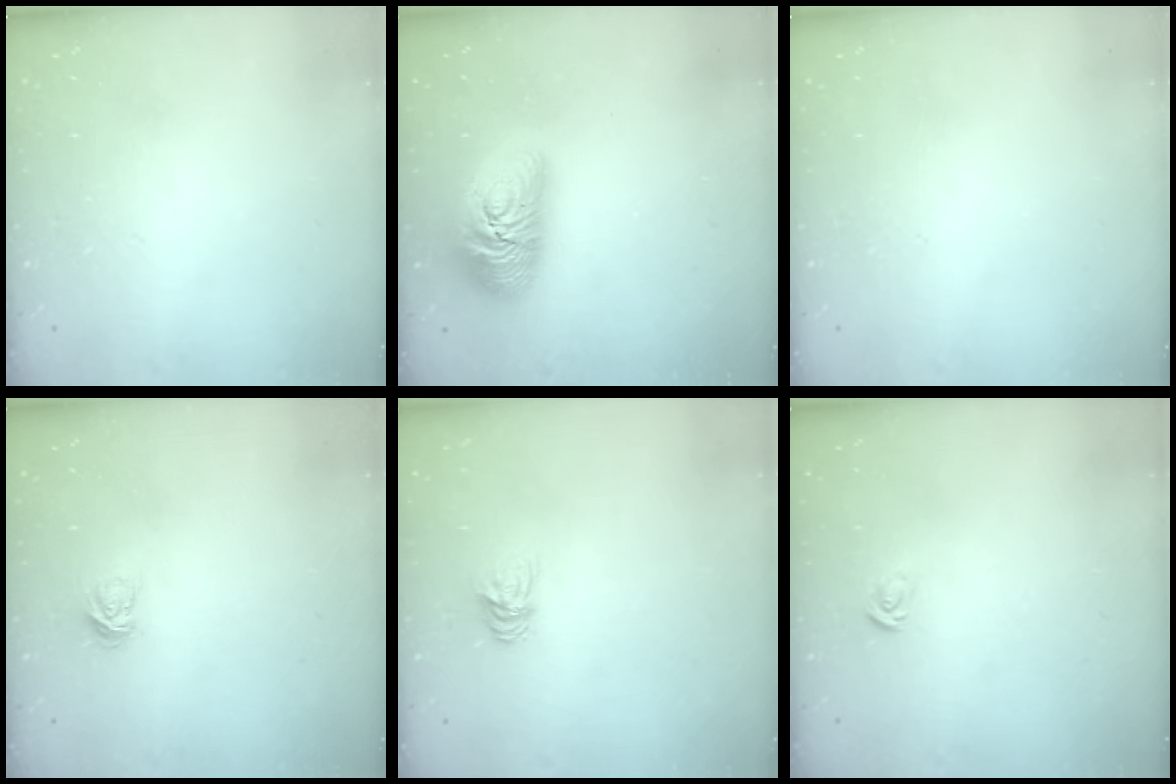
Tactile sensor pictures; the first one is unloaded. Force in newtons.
{"total": 18.7, "press": 18.7, "slide": 1.2}
{"total": 0.0}
{"total": 4.4, "press": 4.3, "slide": 0.6}
{"total": 5.5, "press": 5.5, "slide": 0.6}
{"total": 2.7, "press": 2.7, "slide": 0.3}